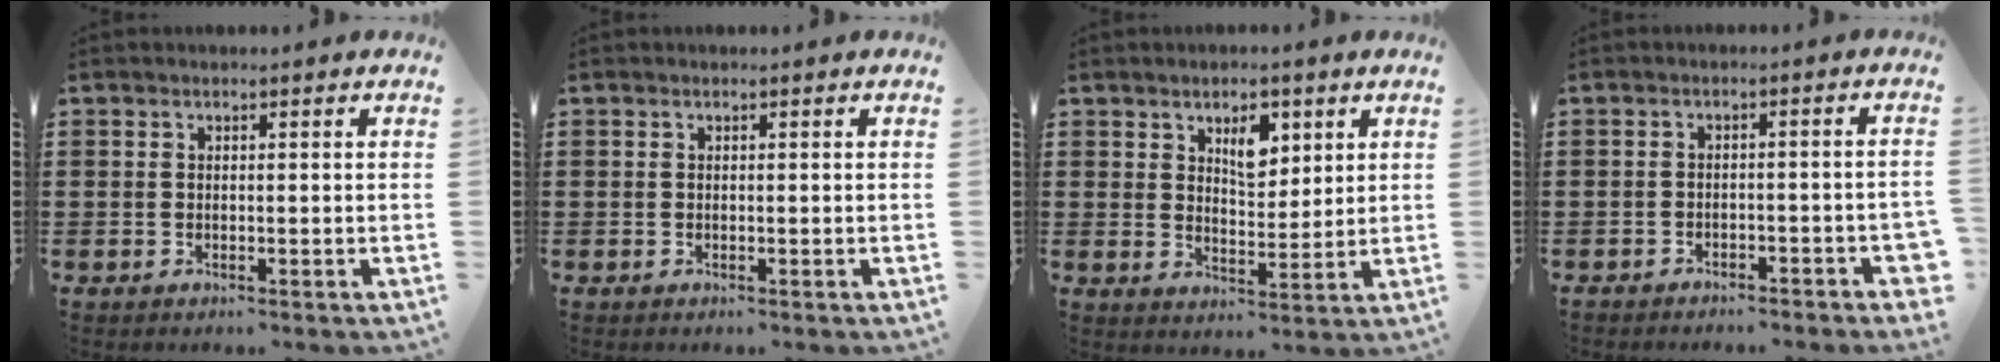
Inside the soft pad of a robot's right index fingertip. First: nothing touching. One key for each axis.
{"total": 0.0}
{"total": 5.4, "fx": 2.9, "fy": 2.9, "fz": 3.6, "tx": -0.049, "ty": -0.002, "tz": 0.043}
{"total": 2.4, "fx": -2.2, "fy": 0.5, "fz": 0.7, "tx": -0.014, "ty": 0.003, "tz": -0.045}